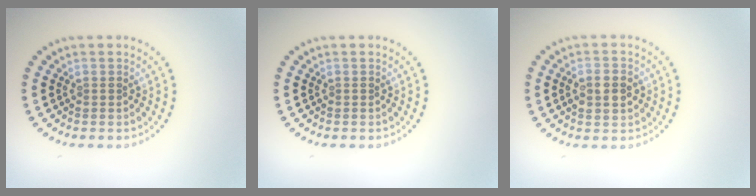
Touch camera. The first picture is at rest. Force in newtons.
{"total": 0.0}
{"total": 3.3, "press": 3.3, "slide": 0.5}